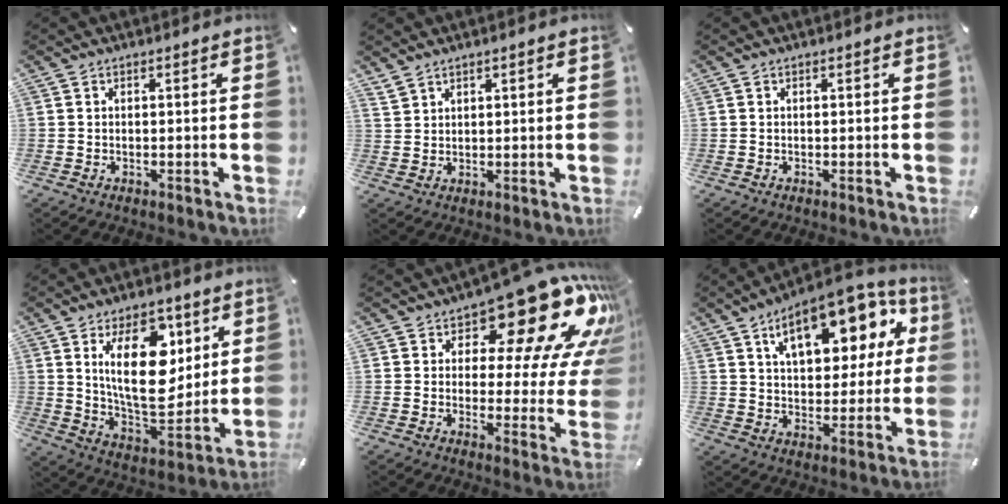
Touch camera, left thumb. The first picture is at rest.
{"total": 2.2, "force": [1.9, 1.0, 0.4], "torque": [-0.010, -0.004, 0.038]}
{"total": 0.0}
{"total": 20.3, "force": [7.1, 10.7, 15.7], "torque": [-0.274, -0.028, 0.116]}
{"total": 20.1, "force": [12.8, 8.0, 13.1], "torque": [-0.177, -0.098, 0.208]}
{"total": 18.6, "force": [9.3, 9.8, 12.8], "torque": [-0.188, -0.039, 0.154]}